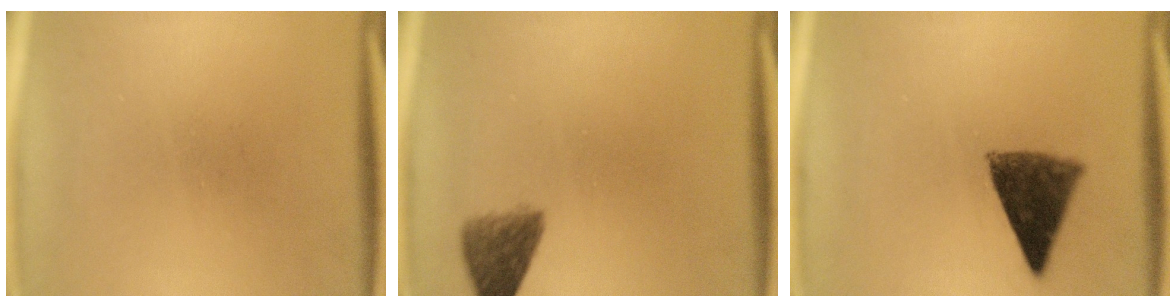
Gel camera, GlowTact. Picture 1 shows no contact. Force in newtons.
{"total": 4.6}
{"total": 9.3}